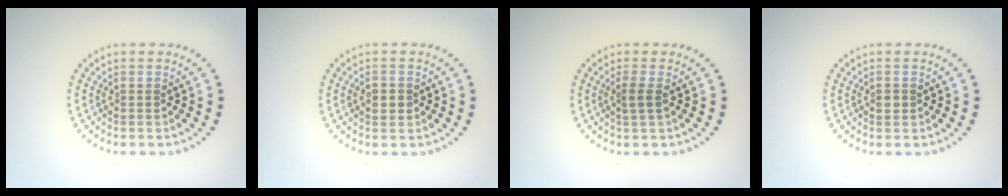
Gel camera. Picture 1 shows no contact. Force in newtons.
{"total": 1.5, "press": 1.5, "slide": 0.0}
{"total": 1.3, "press": 1.1, "slide": 0.8}
{"total": 1.0, "press": 1.0, "slide": 0.3}